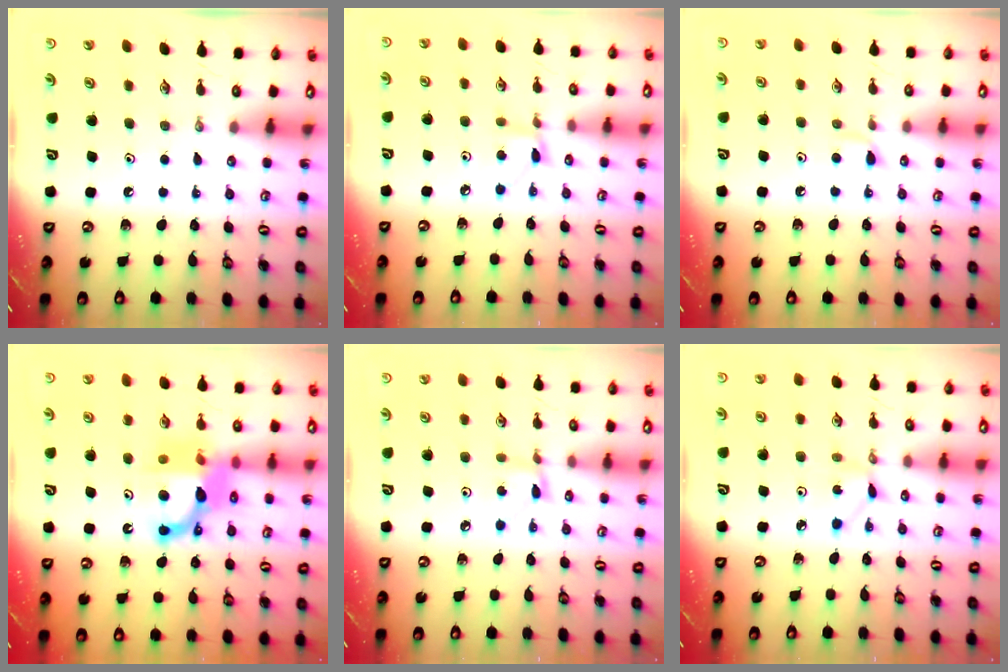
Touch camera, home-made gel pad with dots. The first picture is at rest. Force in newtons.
{"total": 4.2, "press": 4.1, "slide": 0.6}
{"total": 4.3, "press": 4.3, "slide": 0.6}
{"total": 12.0, "press": 12.0, "slide": 1.1}
{"total": 2.4, "press": 2.4, "slide": 0.3}
{"total": 1.6, "press": 1.5, "slide": 0.1}